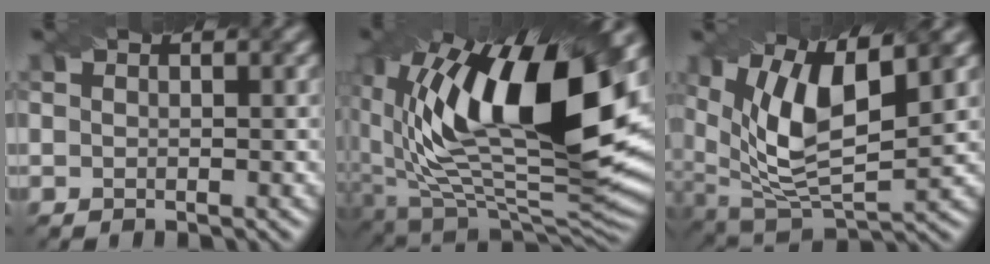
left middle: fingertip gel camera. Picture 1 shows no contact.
{"total": 17.1, "force": [5.6, 8.3, 13.9], "torque": [-0.250, -0.001, 0.093]}
{"total": 10.9, "force": [3.6, 4.6, 9.2], "torque": [-0.172, 0.001, 0.065]}